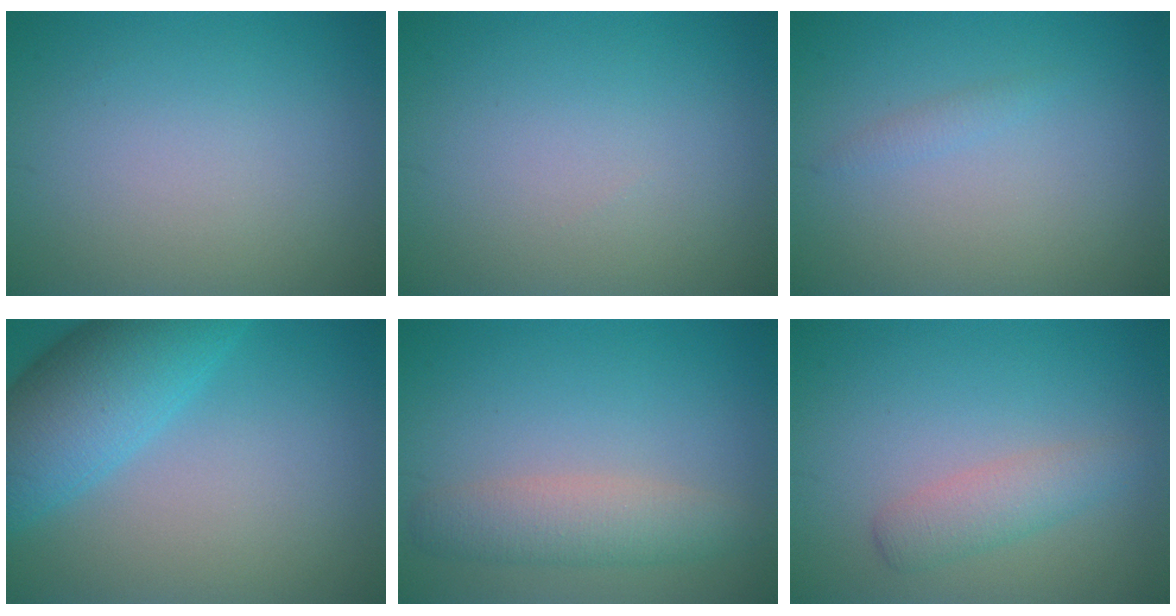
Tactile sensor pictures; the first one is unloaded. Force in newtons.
{"total": 0.0}
{"total": 0.8, "press": 0.8, "slide": 0.1}
{"total": 7.7, "press": 7.7, "slide": 0.3}
{"total": 3.6, "press": 3.6, "slide": 0.3}
{"total": 2.5, "press": 2.5, "slide": 0.0}